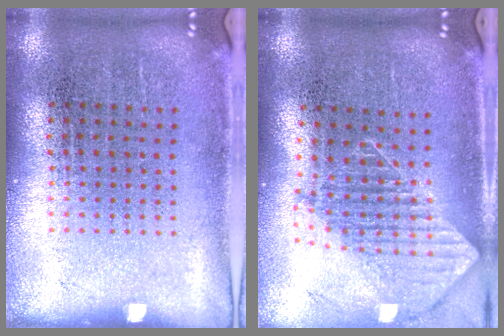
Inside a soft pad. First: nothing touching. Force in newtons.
{"total": 1.9, "press": 1.5, "slide": 1.1}